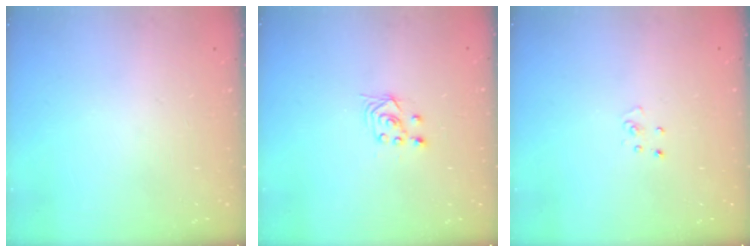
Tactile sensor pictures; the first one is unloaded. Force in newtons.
{"total": 2.8, "press": 2.4, "slide": 1.4}
{"total": 2.5, "press": 2.5, "slide": 0.3}